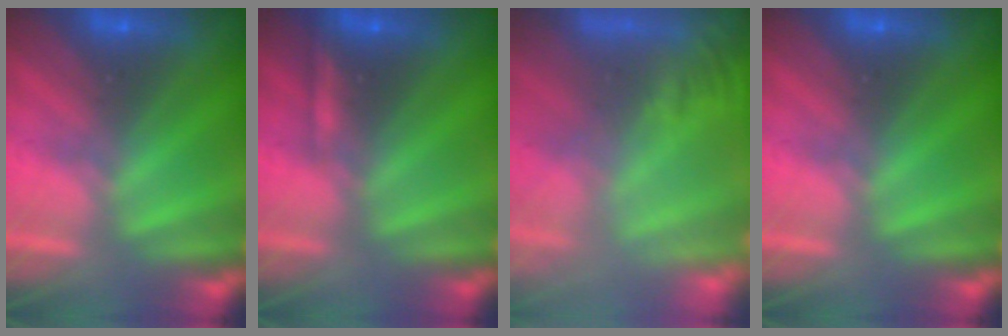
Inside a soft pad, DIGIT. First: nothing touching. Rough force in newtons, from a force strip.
{"total": 2.2}
{"total": 5.7}
{"total": 0.0}